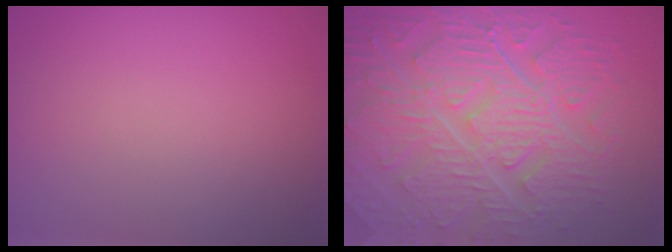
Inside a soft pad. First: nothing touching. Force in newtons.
{"total": 10.6, "press": 7.0, "slide": 7.9}